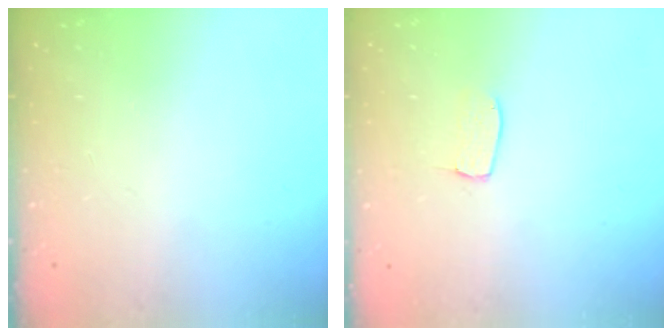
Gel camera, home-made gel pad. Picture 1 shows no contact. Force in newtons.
{"total": 3.8, "press": 3.8, "slide": 0.2}